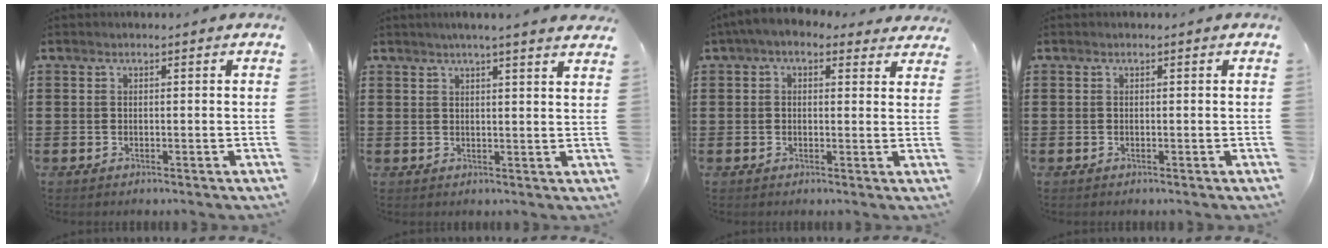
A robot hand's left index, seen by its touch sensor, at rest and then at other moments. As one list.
[{"total": 2.9, "force": [2.5, -0.6, 1.2], "torque": [-0.029, -0.003, 0.046]}, {"total": 3.2, "force": [2.0, 1.6, 1.9], "torque": [-0.043, -0.001, 0.035]}, {"total": 0.0}]